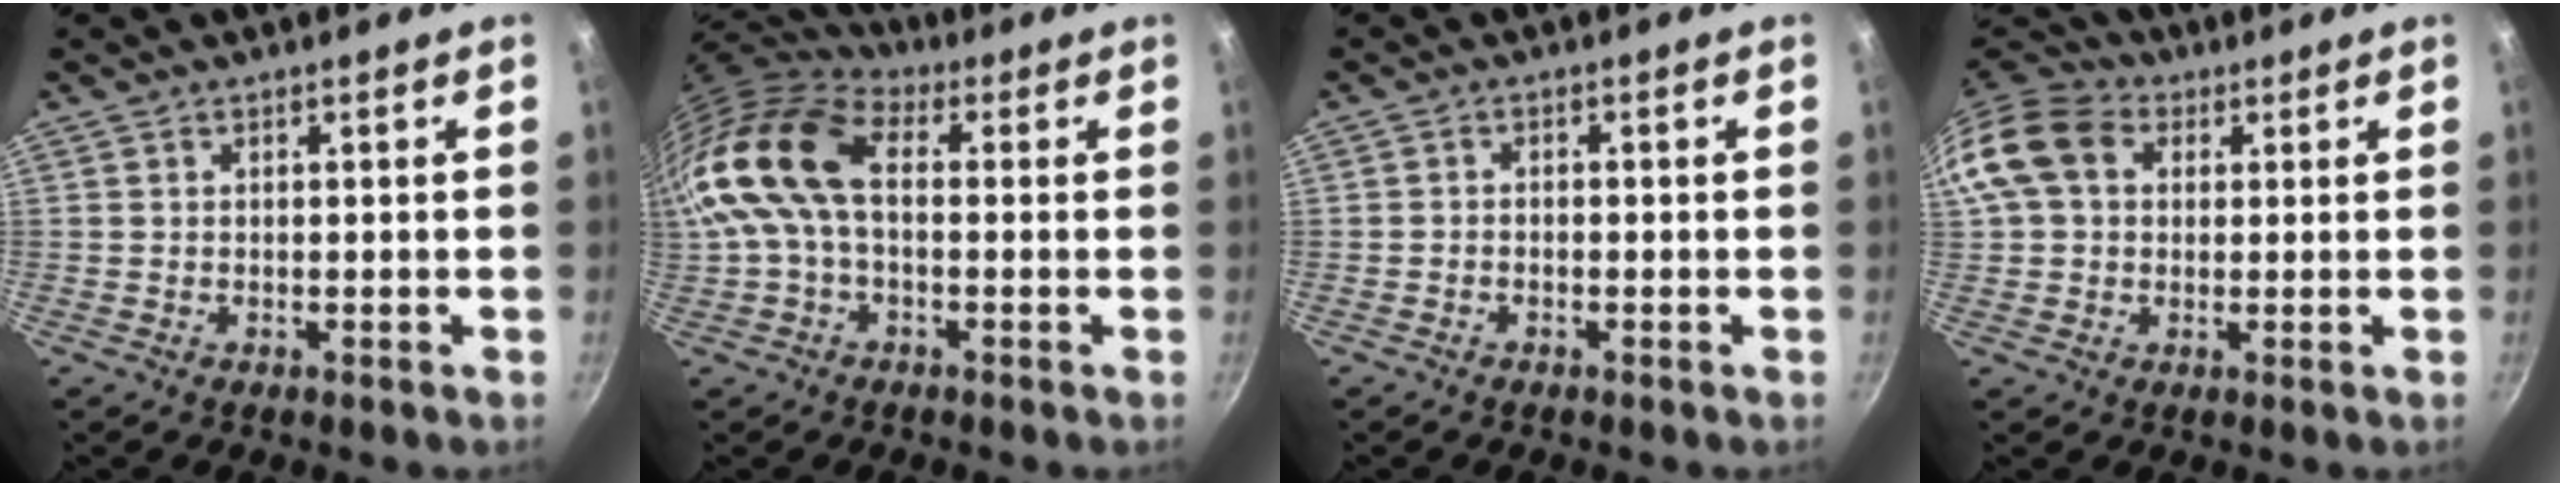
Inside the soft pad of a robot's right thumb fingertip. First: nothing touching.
{"total": 16.2, "force": [1.0, 9.8, 12.8], "torque": [-0.257, 0.026, 0.005]}
{"total": 1.0, "force": [-0.7, 0.5, 0.5], "torque": [-0.013, 0.007, -0.017]}
{"total": 12.1, "force": [2.8, 9.4, 7.1], "torque": [-0.121, 0.022, 0.032]}